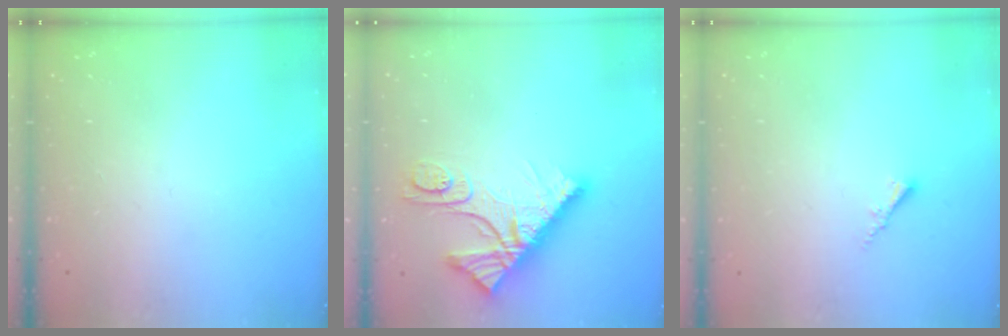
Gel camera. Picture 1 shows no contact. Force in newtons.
{"total": 14.0, "press": 13.9, "slide": 1.3}
{"total": 1.8, "press": 1.7, "slide": 0.3}